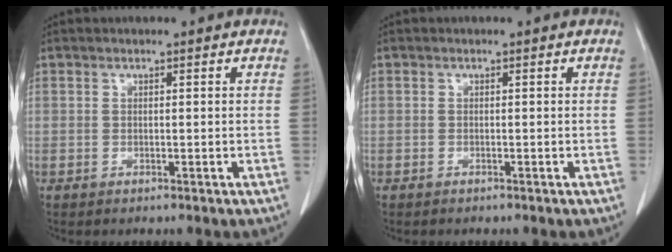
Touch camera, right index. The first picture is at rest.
{"total": 0.0}